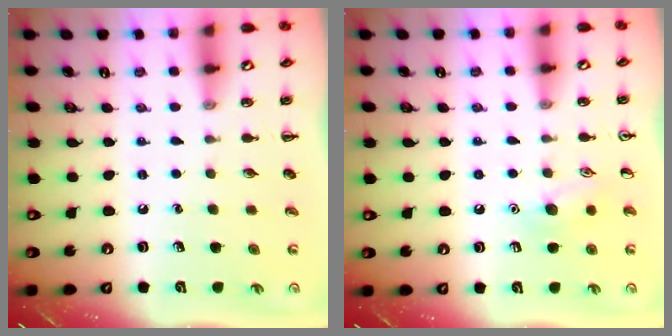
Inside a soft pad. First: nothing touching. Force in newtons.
{"total": 7.7, "press": 7.6, "slide": 1.6}